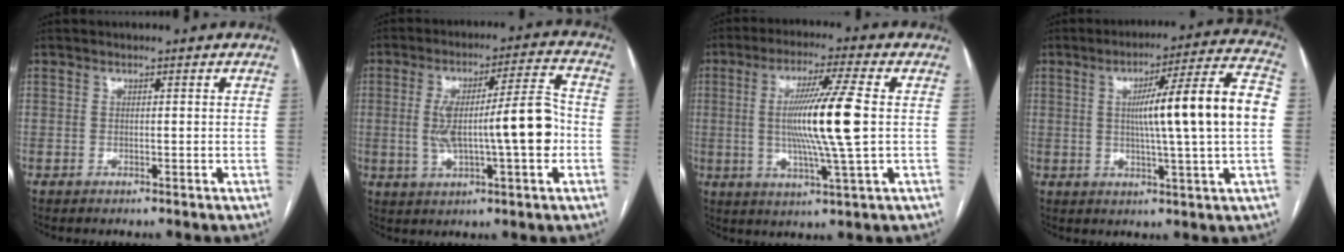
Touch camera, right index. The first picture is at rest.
{"total": 13.4, "force": [-1.2, 1.7, 13.2], "torque": [-0.226, 0.023, -0.013]}
{"total": 12.5, "force": [0.5, -0.9, 12.5], "torque": [-0.237, -0.007, 0.007]}
{"total": 15.4, "force": [0.9, -0.5, 15.3], "torque": [-0.235, 0.018, 0.012]}